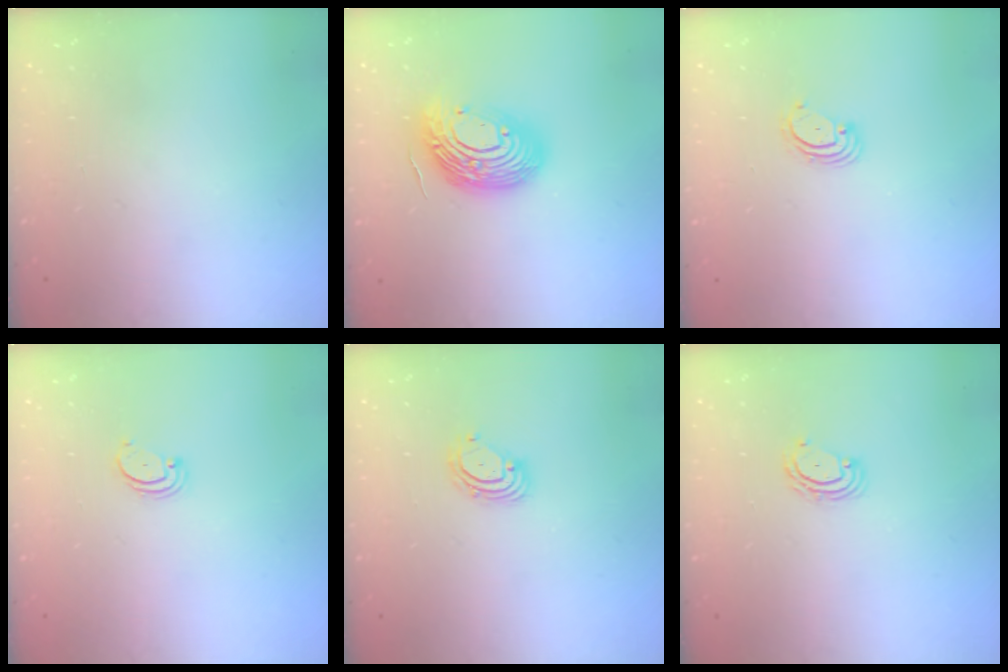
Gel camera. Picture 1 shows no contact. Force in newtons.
{"total": 17.4, "press": 17.3, "slide": 2.1}
{"total": 3.1, "press": 3.1, "slide": 0.3}
{"total": 2.2, "press": 2.2, "slide": 0.2}
{"total": 4.0, "press": 4.0, "slide": 0.5}
{"total": 5.0, "press": 5.0, "slide": 0.4}